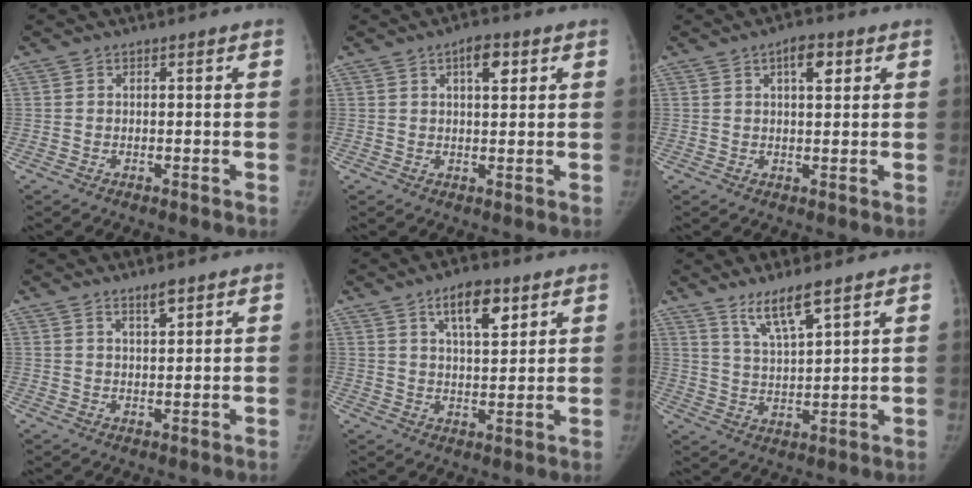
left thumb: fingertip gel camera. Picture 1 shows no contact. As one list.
[{"total": 4.8, "force": [2.2, 2.1, 3.7], "torque": [-0.046, -0.005, 0.031]}, {"total": 4.8, "force": [2.1, 2.1, 3.7], "torque": [-0.047, -0.004, 0.030]}, {"total": 2.9, "force": [2.2, 0.6, 1.8], "torque": [-0.028, -0.017, 0.041]}, {"total": 8.7, "force": [4.8, 3.5, 6.4], "torque": [-0.084, -0.026, 0.078]}, {"total": 7.9, "force": [5.6, 1.3, 5.4], "torque": [-0.100, -0.039, 0.112]}]